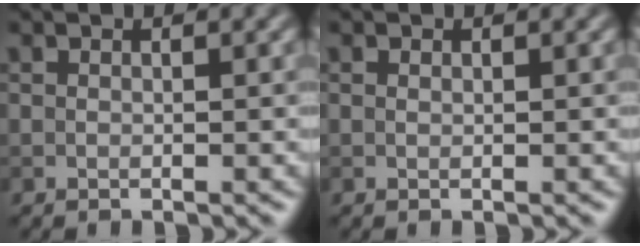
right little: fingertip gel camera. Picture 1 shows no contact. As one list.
[{"total": 0.0}]